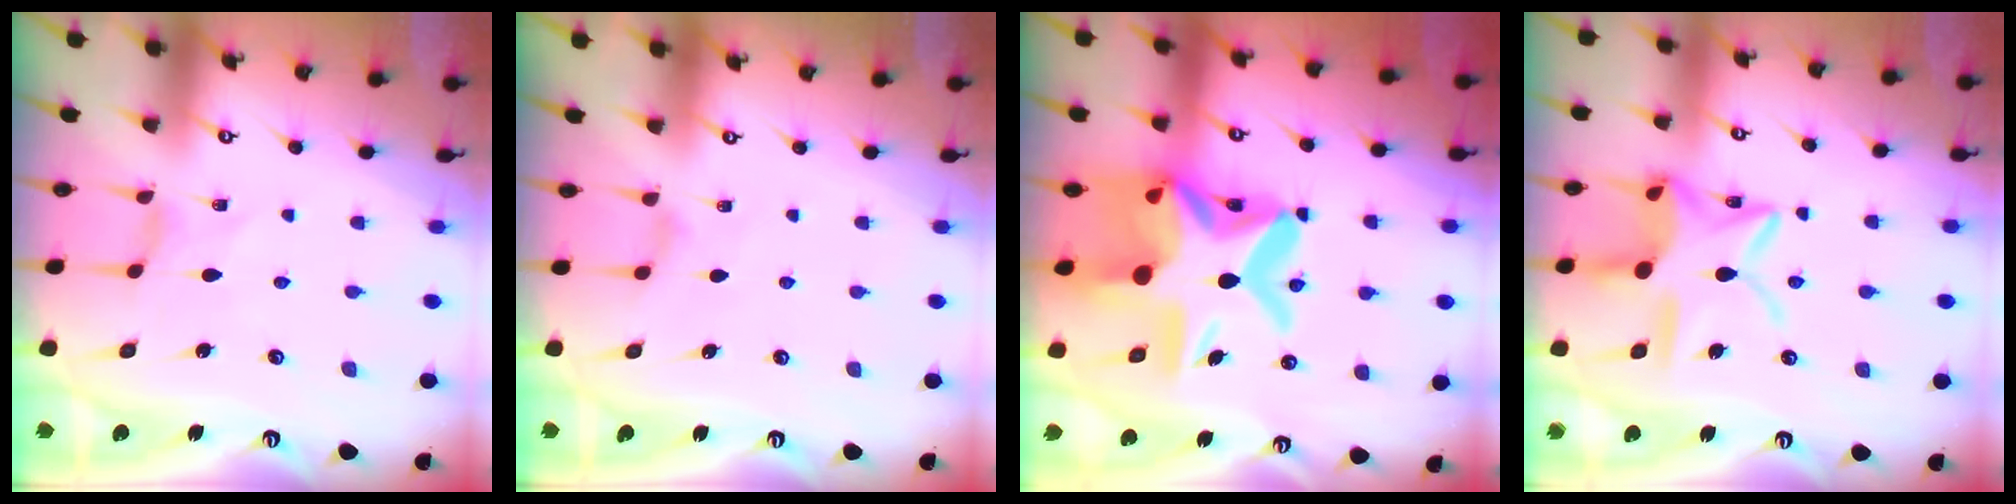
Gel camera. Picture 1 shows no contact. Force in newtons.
{"total": 2.7, "press": 2.6, "slide": 0.4}
{"total": 24.3, "press": 24.1, "slide": 3.1}
{"total": 15.8, "press": 15.8, "slide": 1.1}